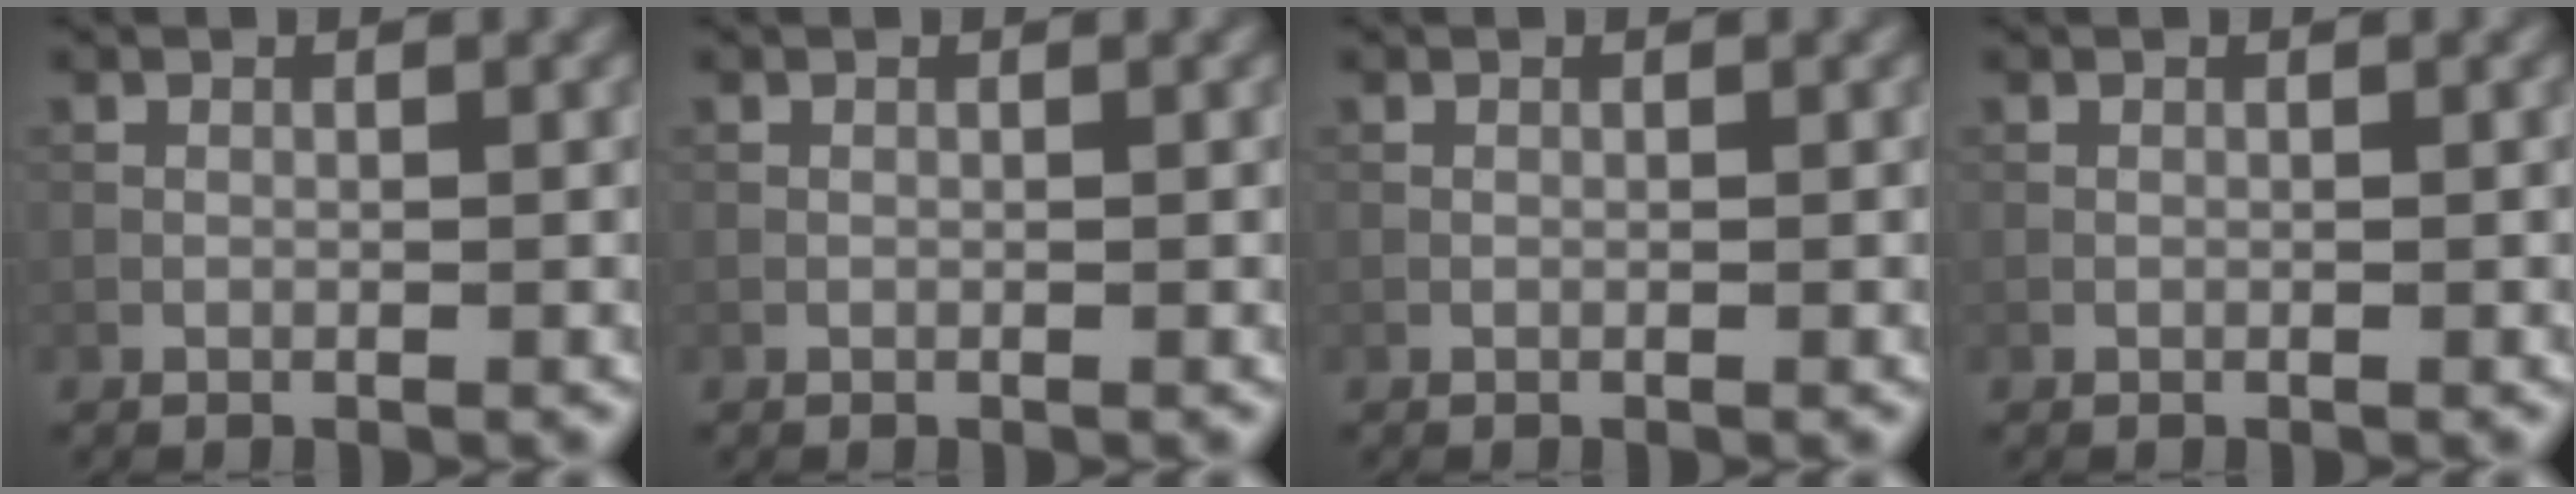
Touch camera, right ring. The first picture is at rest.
{"total": 0.0}
{"total": 0.0}
{"total": 0.0}